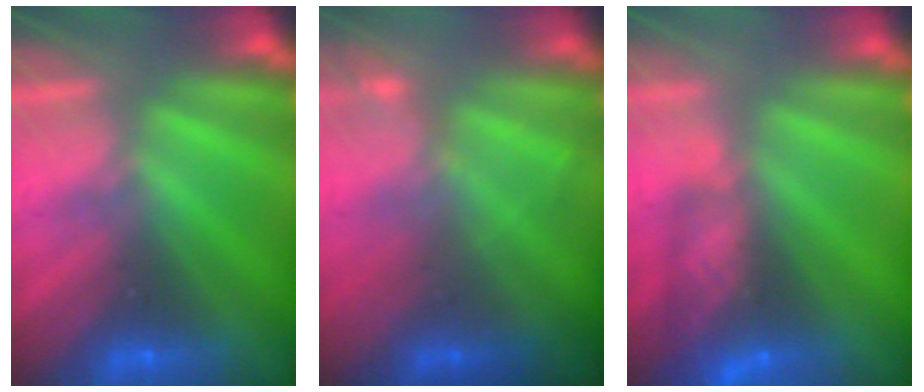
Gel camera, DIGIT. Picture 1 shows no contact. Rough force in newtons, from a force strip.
{"total": 2.3}
{"total": 6.7}